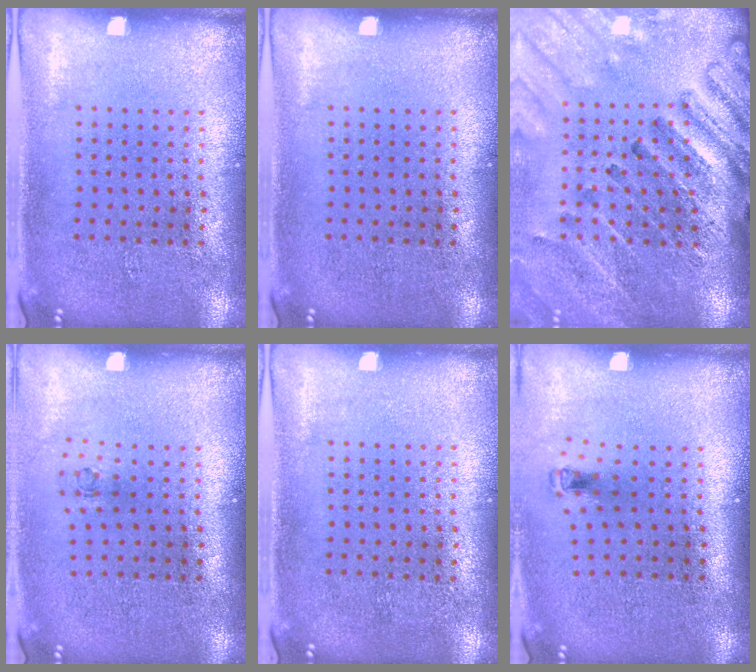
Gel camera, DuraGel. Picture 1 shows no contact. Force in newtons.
{"total": 0.0}
{"total": 3.0, "press": 2.9, "slide": 0.8}
{"total": 0.6, "press": 0.3, "slide": 0.5}
{"total": 0.0}
{"total": 0.6, "press": 0.3, "slide": 0.5}